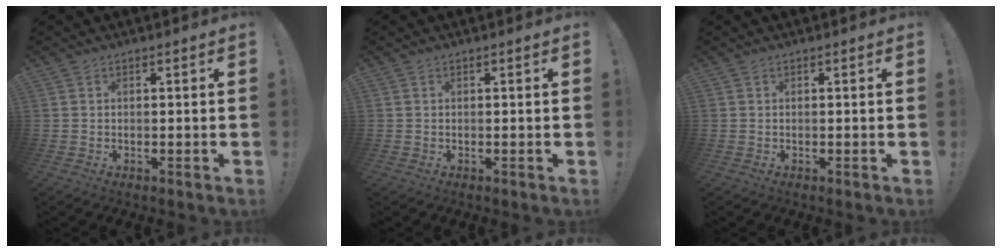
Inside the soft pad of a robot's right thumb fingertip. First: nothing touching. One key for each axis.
{"total": 0.0}
{"total": 0.0}